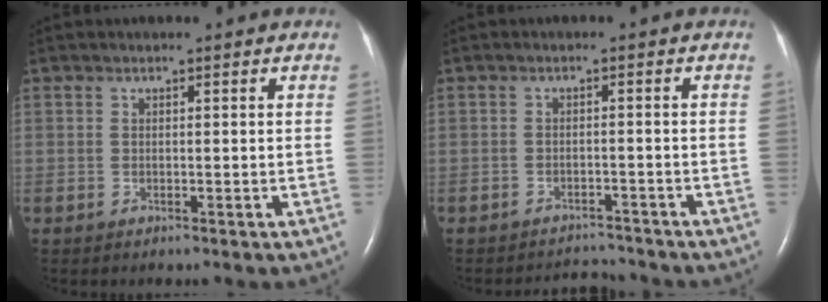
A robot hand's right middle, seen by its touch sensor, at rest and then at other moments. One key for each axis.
{"total": 3.6, "fx": -3.5, "fy": 0.3, "fz": -0.8, "tx": 0.005, "ty": 0.001, "tz": -0.051}